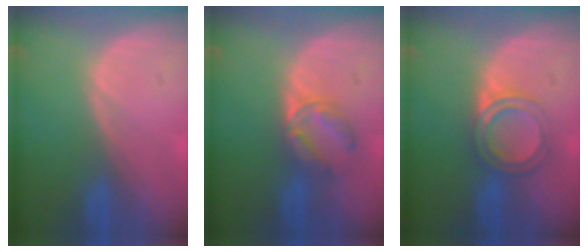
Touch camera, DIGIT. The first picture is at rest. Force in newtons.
{"total": 5.0, "press": 5.0, "slide": 0.5}
{"total": 4.7, "press": 4.5, "slide": 1.3}